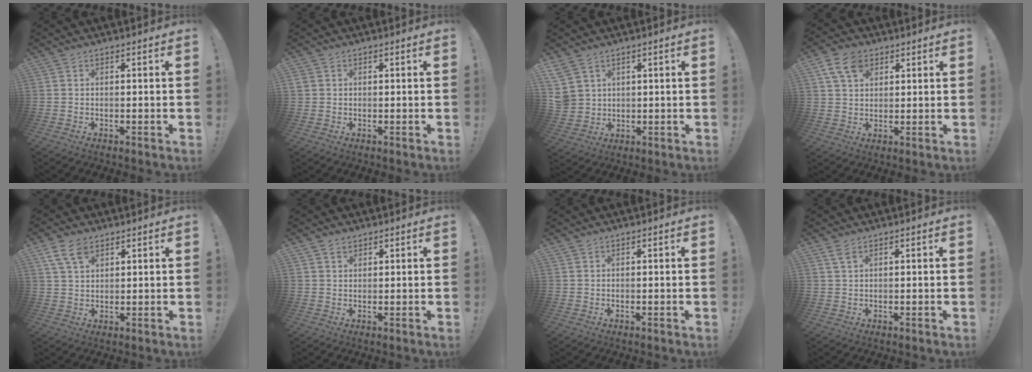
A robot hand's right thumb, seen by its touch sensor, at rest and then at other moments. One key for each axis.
{"total": 1.2, "fx": 0.3, "fy": 1.2, "fz": 0.1, "tx": 0.000, "ty": 0.003, "tz": 0.006}
{"total": 5.9, "fx": 3.6, "fy": 4.4, "fz": 1.7, "tx": -0.041, "ty": -0.017, "tz": 0.074}
{"total": 8.9, "fx": 4.3, "fy": 6.2, "fz": 4.8, "tx": -0.087, "ty": -0.003, "tz": 0.086}
{"total": 7.4, "fx": 4.4, "fy": 4.2, "fz": 4.2, "tx": -0.082, "ty": -0.008, "tz": 0.087}
{"total": 2.0, "fx": 1.6, "fy": 1.2, "fz": 0.4, "tx": 0.000, "ty": -0.008, "tz": 0.027}
{"total": 0.6, "fx": 0.5, "fy": 0.3, "fz": 0.1, "tx": 0.005, "ty": -0.002, "tz": 0.008}
{"total": 2.5, "fx": 1.5, "fy": 0.9, "fz": 1.8, "tx": -0.042, "ty": 0.003, "tz": 0.029}